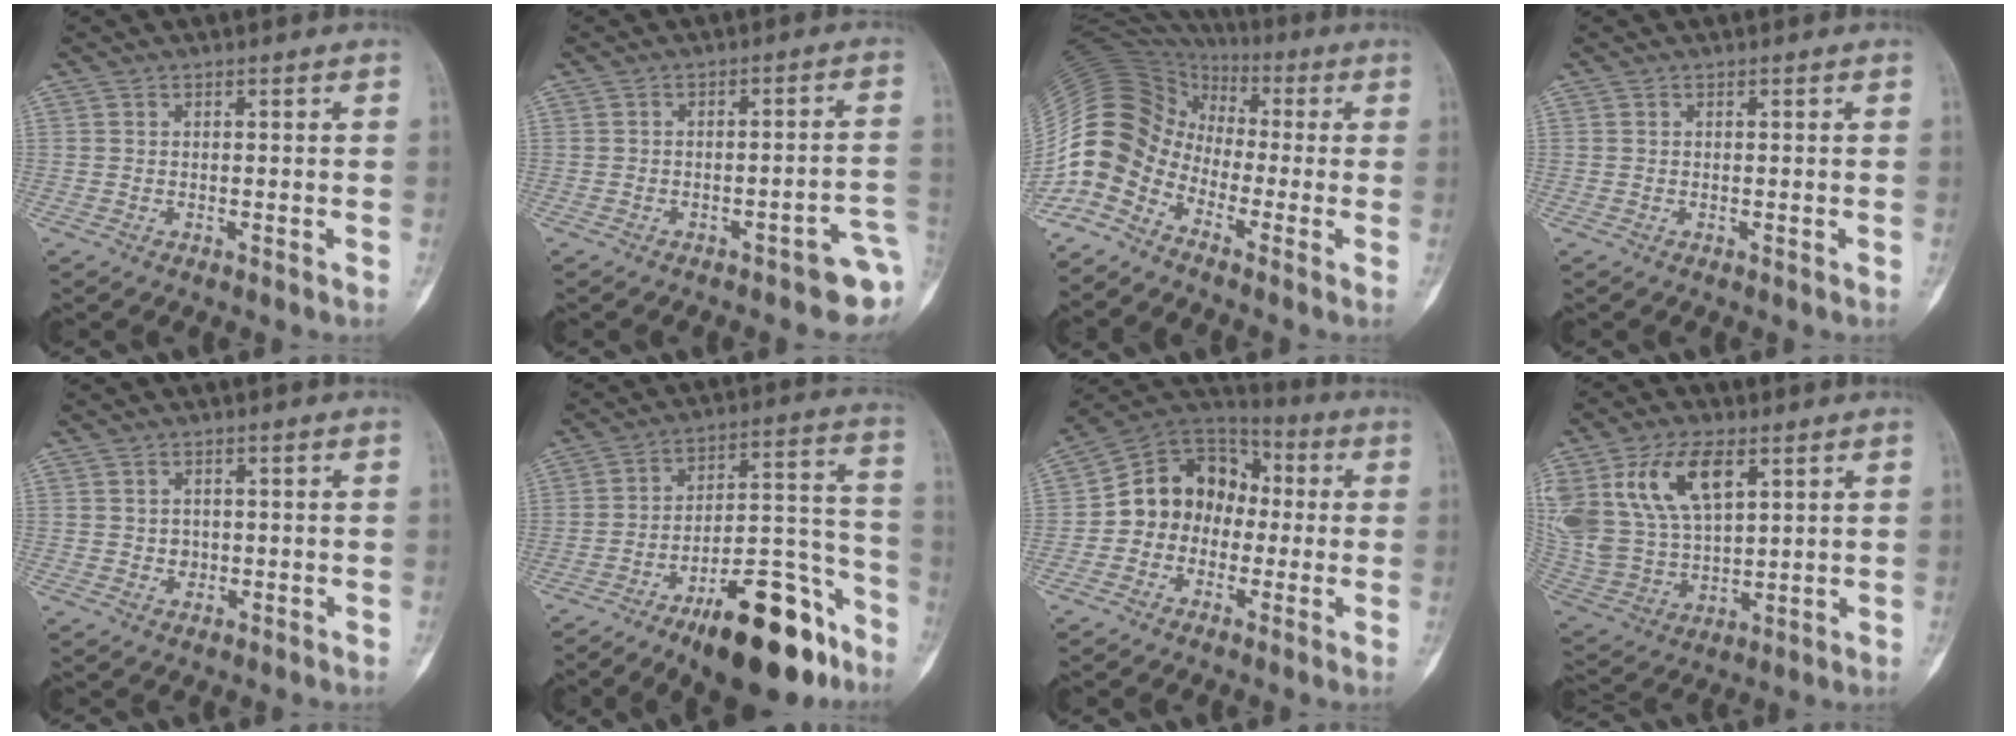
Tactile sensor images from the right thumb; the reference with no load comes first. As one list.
[{"total": 8.3, "force": [-4.1, 2.5, 6.8], "torque": [-0.064, 0.030, -0.046]}, {"total": 13.2, "force": [-6.4, 9.2, 6.9], "torque": [-0.132, 0.066, -0.139]}, {"total": 0.0}, {"total": 2.0, "force": [0.0, 1.9, 0.8], "torque": [0.000, 0.004, 0.003]}, {"total": 22.2, "force": [-13.9, 8.1, 15.3], "torque": [-0.179, 0.100, -0.213]}, {"total": 13.5, "force": [-0.9, 11.3, 7.4], "torque": [-0.082, 0.043, -0.031]}, {"total": 19.1, "force": [8.1, 10.8, 13.5], "torque": [-0.268, -0.018, 0.164]}]